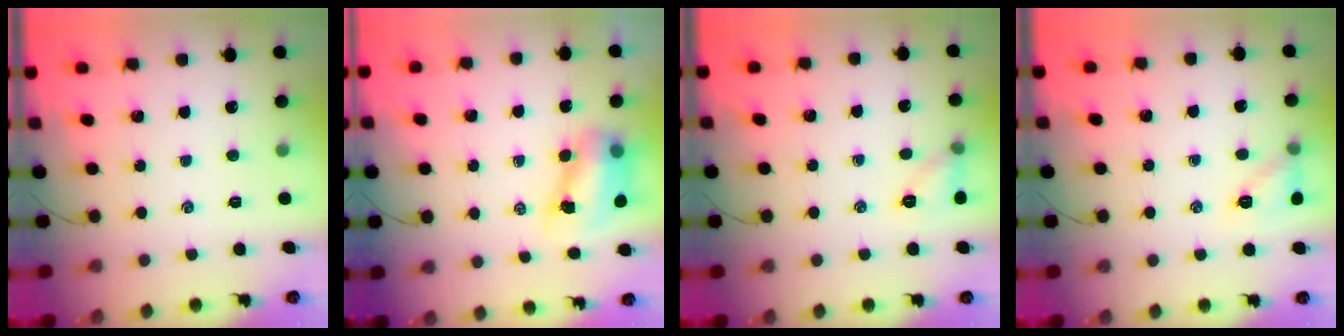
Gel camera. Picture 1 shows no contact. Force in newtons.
{"total": 7.9, "press": 7.8, "slide": 1.2}
{"total": 6.5, "press": 6.5, "slide": 0.8}
{"total": 8.0, "press": 7.9, "slide": 0.9}